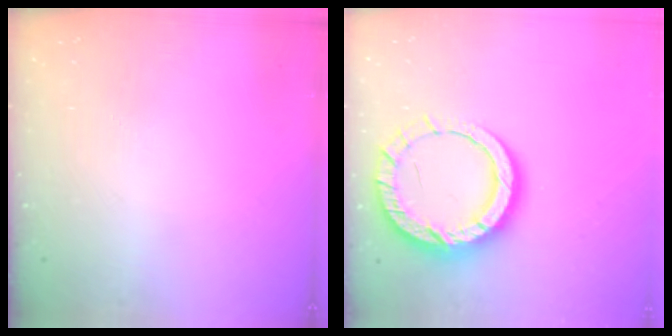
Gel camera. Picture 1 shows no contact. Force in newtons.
{"total": 15.1, "press": 15.0, "slide": 1.1}